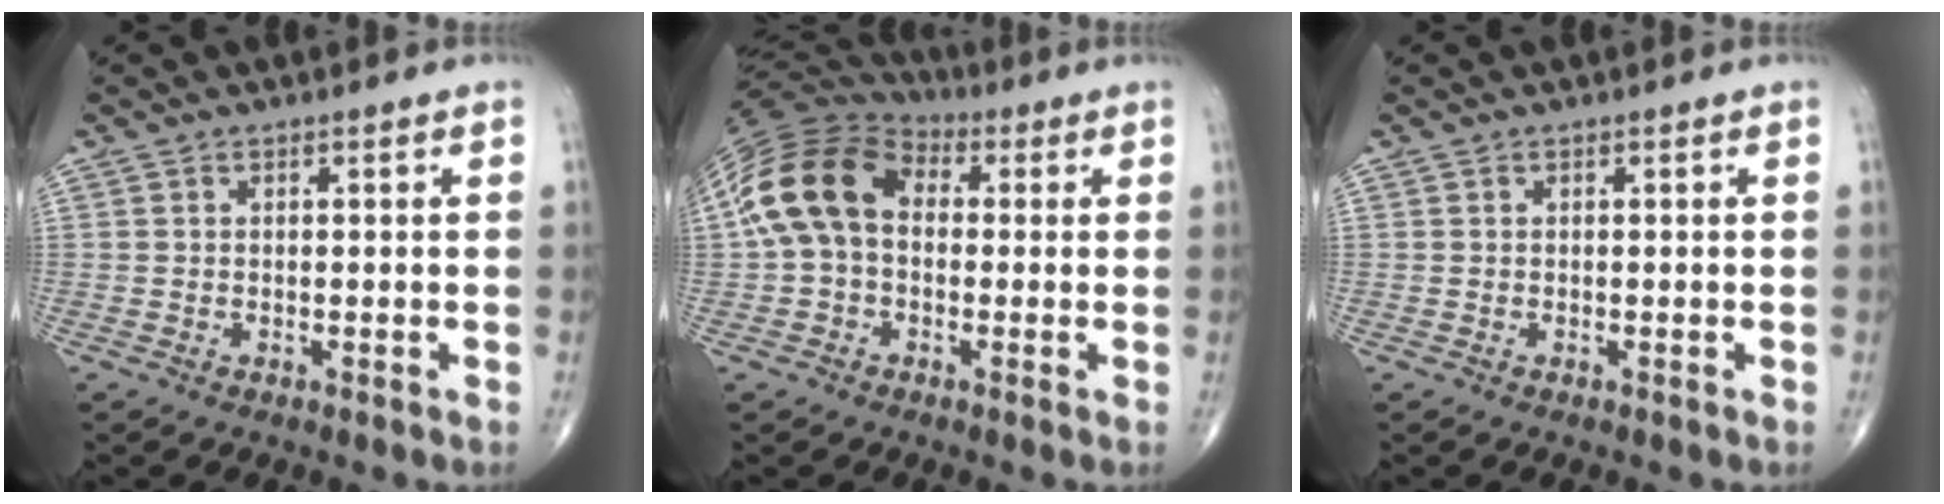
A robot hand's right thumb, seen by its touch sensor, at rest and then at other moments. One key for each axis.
{"total": 15.0, "fx": 1.1, "fy": 10.5, "fz": 10.6, "tx": -0.206, "ty": 0.041, "tz": 0.007}
{"total": 0.0}